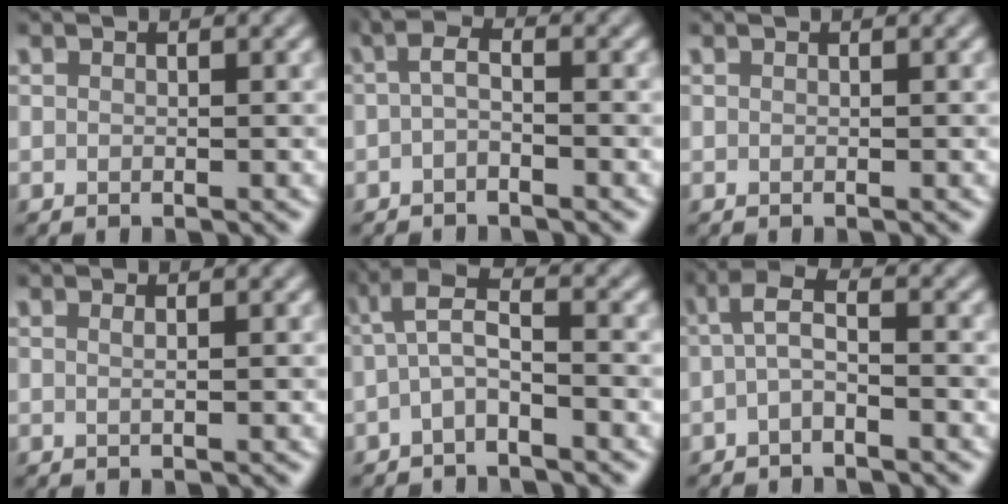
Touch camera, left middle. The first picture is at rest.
{"total": 1.6, "force": [-0.5, 0.4, 1.4], "torque": [-0.028, 0.002, -0.015]}
{"total": 0.0}
{"total": 0.9, "force": [0.3, 0.3, 0.7], "torque": [-0.006, 0.000, -0.003]}
{"total": 2.9, "force": [-1.2, 0.7, 2.5], "torque": [-0.051, 0.014, -0.033]}
{"total": 2.3, "force": [-0.7, 0.6, 2.1], "torque": [-0.045, 0.010, -0.021]}